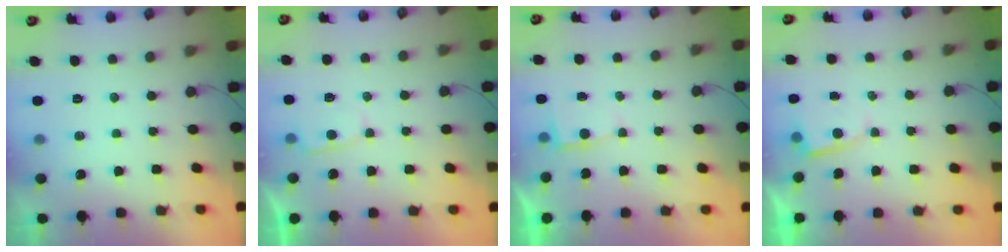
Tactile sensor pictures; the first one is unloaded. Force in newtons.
{"total": 3.5, "press": 3.5, "slide": 0.5}
{"total": 2.8, "press": 2.8, "slide": 0.3}
{"total": 2.0, "press": 2.0, "slide": 0.2}